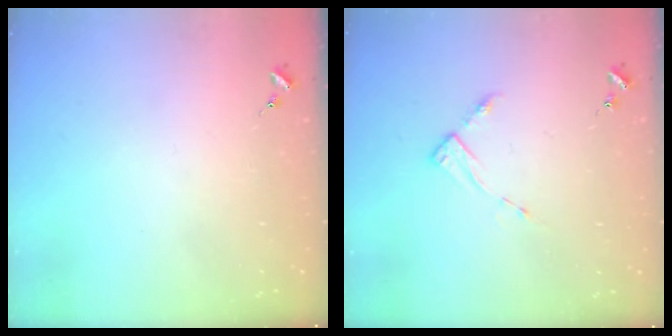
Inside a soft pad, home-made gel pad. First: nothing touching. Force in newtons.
{"total": 2.8, "press": 2.8, "slide": 0.4}